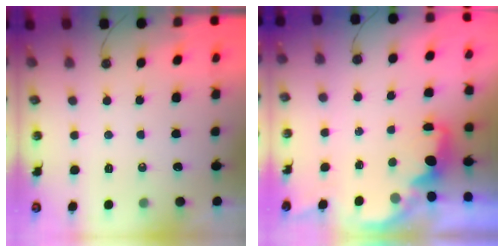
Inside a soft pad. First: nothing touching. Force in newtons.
{"total": 2.1, "press": 2.0, "slide": 0.8}